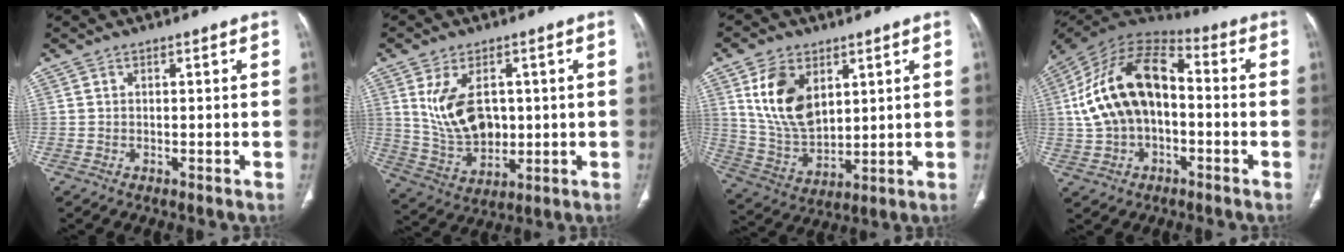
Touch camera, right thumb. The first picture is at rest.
{"total": 11.8, "force": [2.1, 7.6, 8.8], "torque": [-0.146, -0.010, 0.058]}
{"total": 13.6, "force": [5.0, 8.5, 9.4], "torque": [-0.157, -0.024, 0.110]}
{"total": 18.7, "force": [-0.2, 11.6, 14.7], "torque": [-0.268, 0.042, -0.007]}